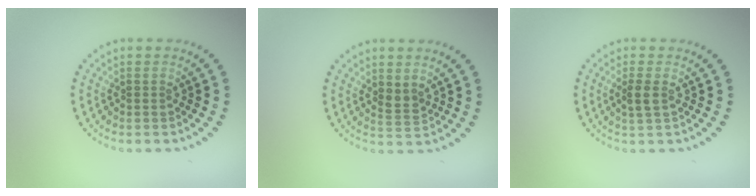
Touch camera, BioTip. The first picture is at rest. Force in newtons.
{"total": 1.3, "press": 1.1, "slide": 0.6}
{"total": 1.4, "press": 1.3, "slide": 0.4}